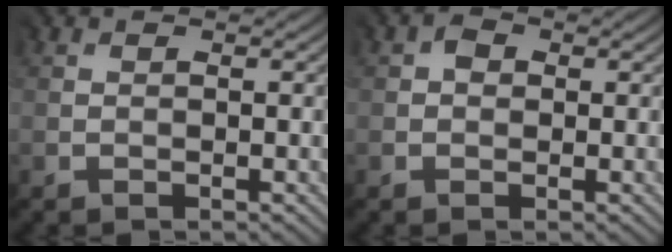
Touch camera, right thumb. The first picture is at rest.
{"total": 1.5, "force": [0.4, 1.3, 0.7], "torque": [-0.005, 0.003, 0.002]}